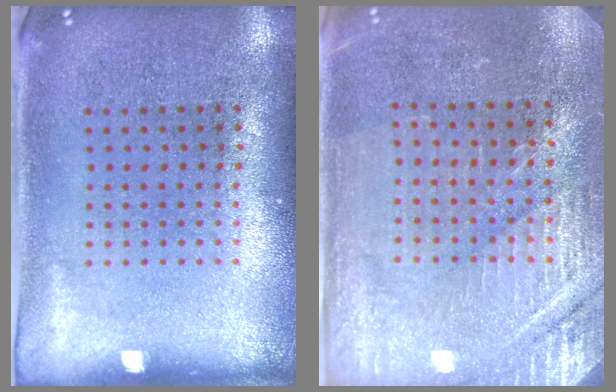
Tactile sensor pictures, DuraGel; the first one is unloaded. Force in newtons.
{"total": 3.1, "press": 3.0, "slide": 0.4}